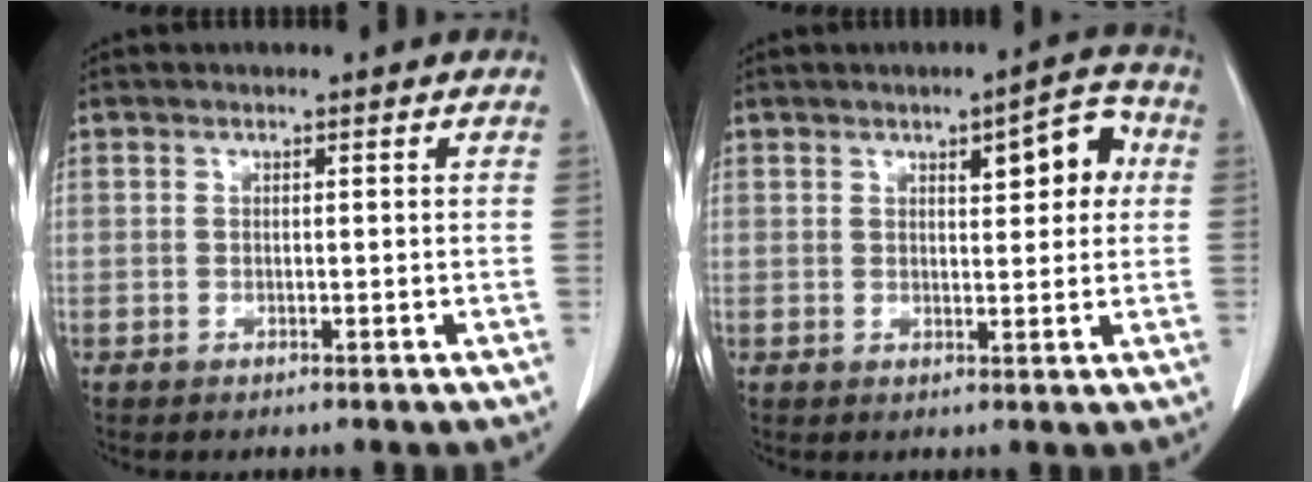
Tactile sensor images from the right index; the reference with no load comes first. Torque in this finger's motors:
{"motor_torque": [0.17, 0.15, 0.08, 0.02]}